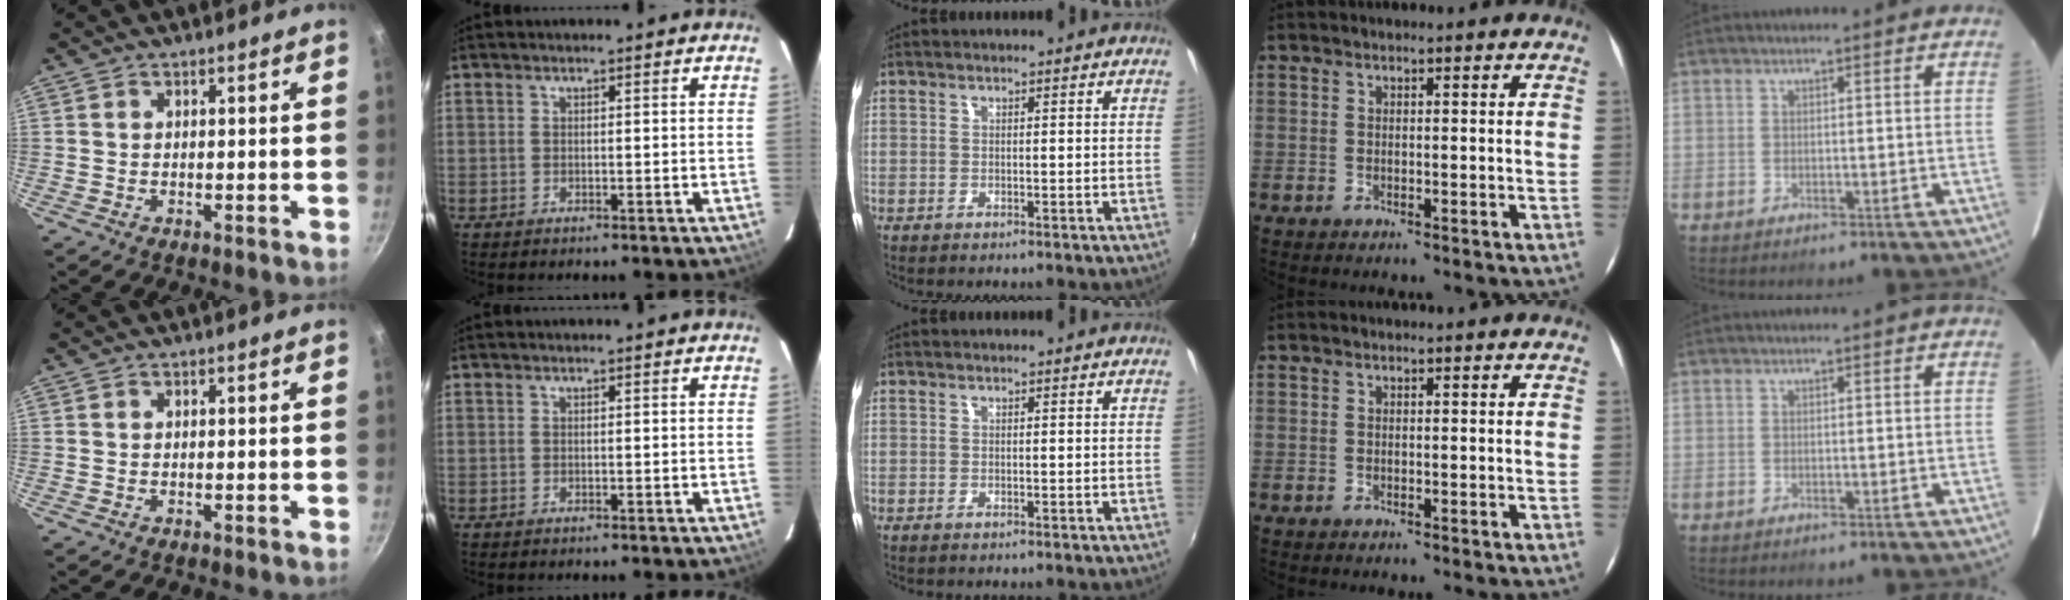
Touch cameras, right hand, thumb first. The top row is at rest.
{}